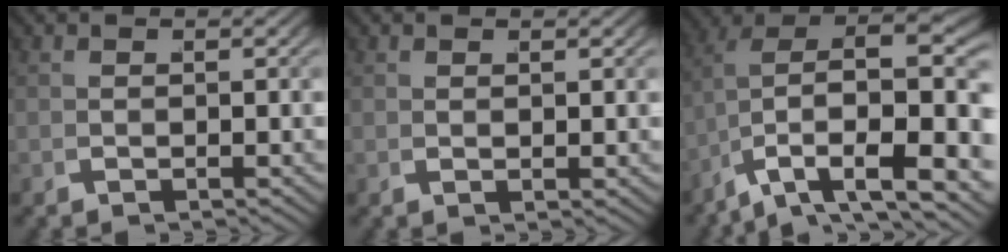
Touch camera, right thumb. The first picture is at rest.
{"total": 0.7, "force": [0.6, -0.1, 0.4], "torque": [-0.006, 0.002, 0.013]}
{"total": 10.7, "force": [-0.4, 7.0, 8.1], "torque": [-0.123, -0.053, 0.008]}